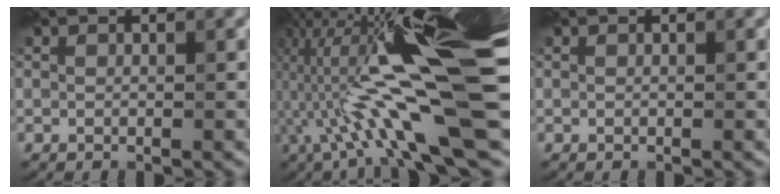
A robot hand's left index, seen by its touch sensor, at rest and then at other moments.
{"total": 16.3, "force": [-1.4, 3.6, 15.8], "torque": [-0.288, 0.023, -0.021]}
{"total": 0.0}